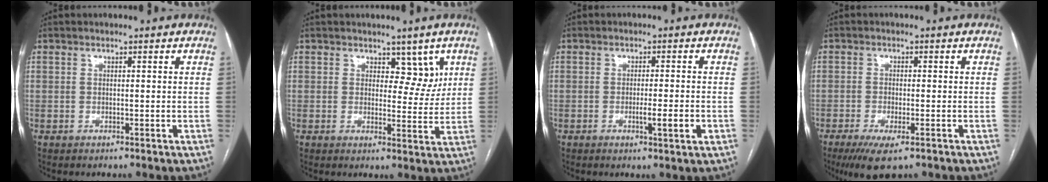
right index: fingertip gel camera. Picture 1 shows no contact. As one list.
[{"total": 4.4, "force": [2.4, 2.6, 2.5], "torque": [-0.015, -0.002, 0.032]}, {"total": 3.8, "force": [-1.2, 0.0, 3.6], "torque": [-0.058, -0.007, -0.017]}, {"total": 6.2, "force": [-3.9, 1.5, 4.6], "torque": [-0.078, -0.014, -0.061]}]